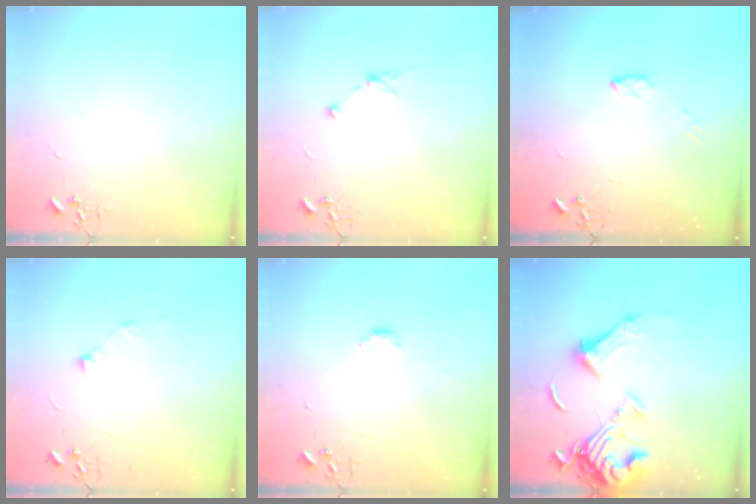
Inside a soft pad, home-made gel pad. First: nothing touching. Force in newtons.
{"total": 8.3, "press": 8.1, "slide": 1.4}
{"total": 4.5, "press": 4.5, "slide": 0.2}
{"total": 6.0, "press": 6.0, "slide": 0.8}
{"total": 3.8, "press": 3.7, "slide": 0.9}
{"total": 16.3, "press": 16.2, "slide": 1.7}